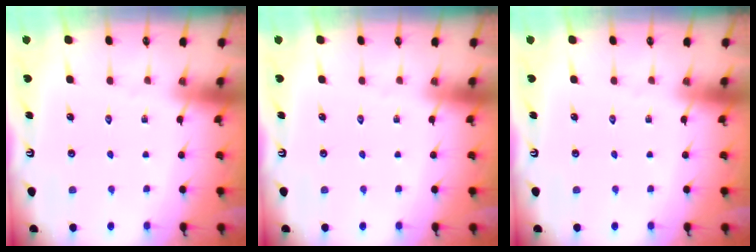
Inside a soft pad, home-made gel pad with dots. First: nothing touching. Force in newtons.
{"total": 0.0}
{"total": 0.0}